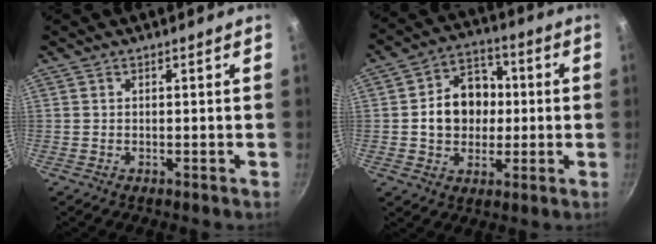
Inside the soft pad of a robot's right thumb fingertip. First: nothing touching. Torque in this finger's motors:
{"motor_torque": [0.84, 2.18, 0.89, -0.11, 0.06]}